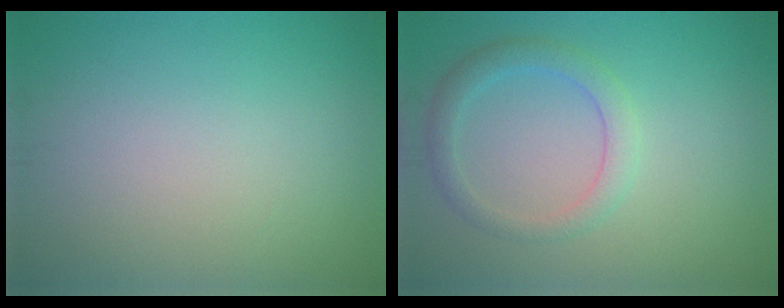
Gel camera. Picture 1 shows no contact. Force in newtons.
{"total": 2.7, "press": 2.6, "slide": 0.2}